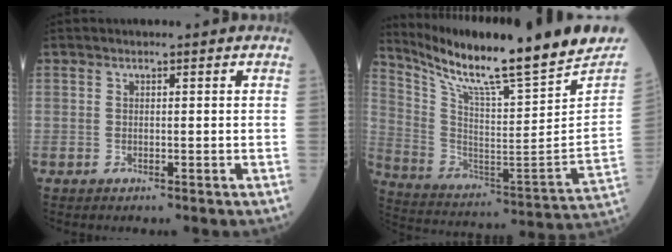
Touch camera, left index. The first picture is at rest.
{"total": 25.5, "force": [21.7, -0.3, 13.3], "torque": [-0.232, -0.091, 0.327]}